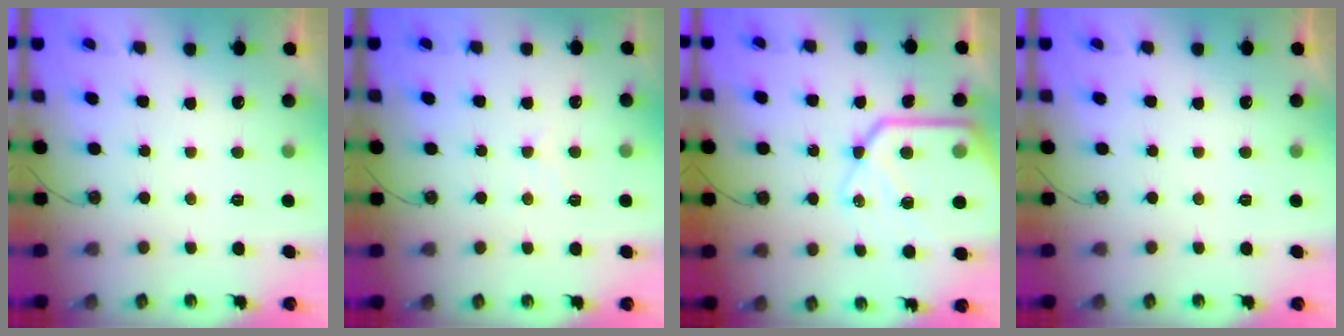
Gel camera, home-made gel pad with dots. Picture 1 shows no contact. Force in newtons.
{"total": 4.8, "press": 4.8, "slide": 0.7}
{"total": 19.3, "press": 19.2, "slide": 2.3}
{"total": 0.0}